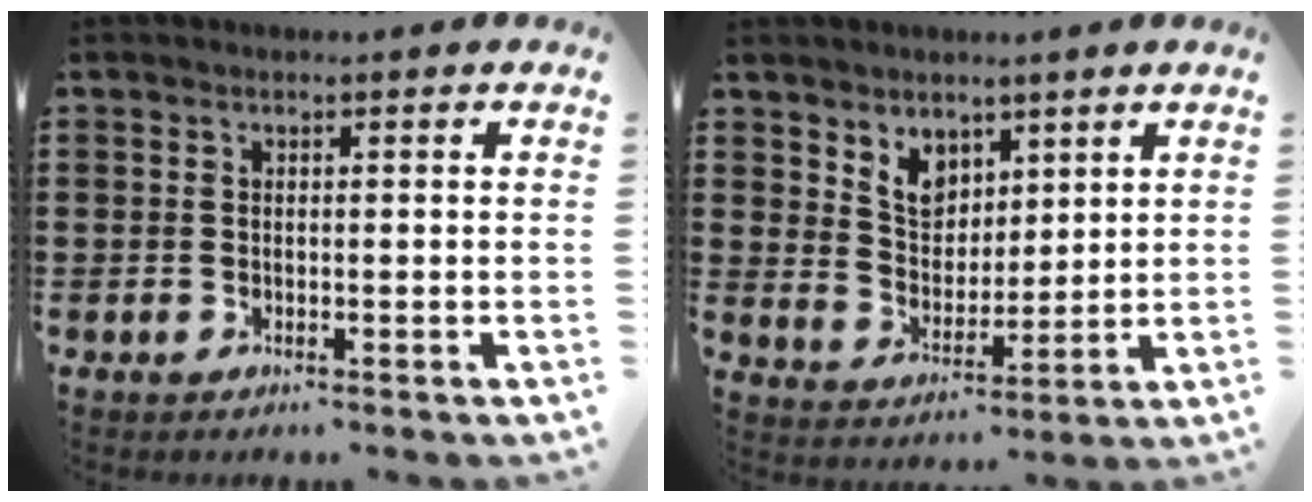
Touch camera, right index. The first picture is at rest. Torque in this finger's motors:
{"motor_torque": [0.10, 0.26, 0.11, 0.01]}